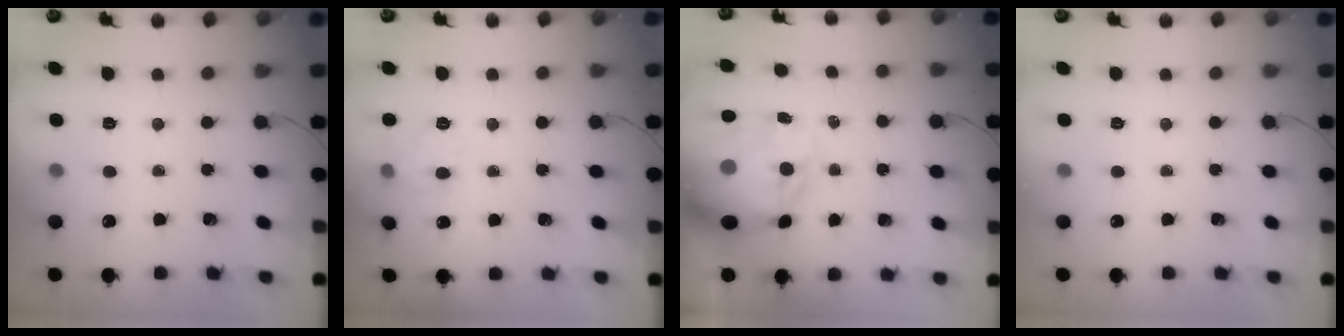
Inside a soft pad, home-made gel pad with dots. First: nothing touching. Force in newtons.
{"total": 8.3, "press": 8.2, "slide": 1.4}
{"total": 14.5, "press": 14.1, "slide": 3.3}
{"total": 0.0}